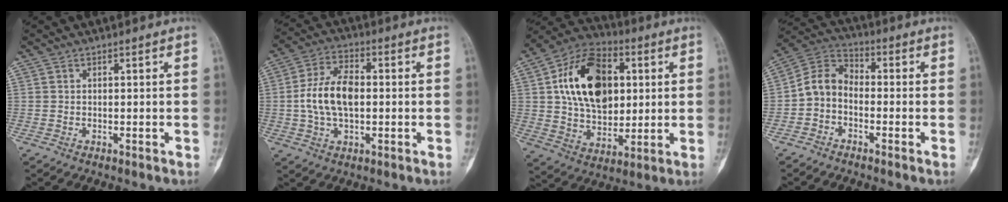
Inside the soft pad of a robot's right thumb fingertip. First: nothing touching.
{"total": 11.0, "force": [-0.2, 6.2, 9.1], "torque": [-0.173, 0.018, -0.006]}
{"total": 20.3, "force": [4.3, 13.4, 14.6], "torque": [-0.212, 0.002, 0.075]}
{"total": 7.1, "force": [-1.9, 5.2, 4.4], "torque": [-0.073, 0.037, -0.055]}